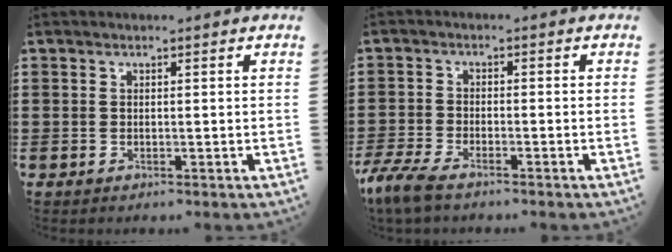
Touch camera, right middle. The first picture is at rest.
{"total": 4.7, "force": [-3.9, 1.0, 2.4], "torque": [-0.075, -0.009, -0.084]}